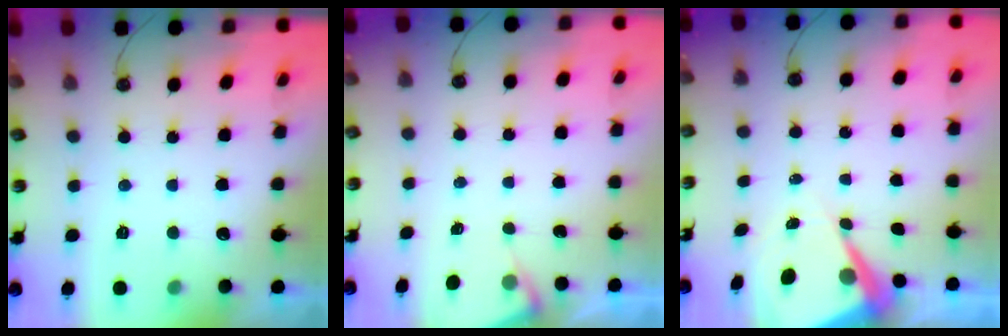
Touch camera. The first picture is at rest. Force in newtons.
{"total": 3.3, "press": 3.3, "slide": 0.5}
{"total": 9.3, "press": 9.3, "slide": 0.8}